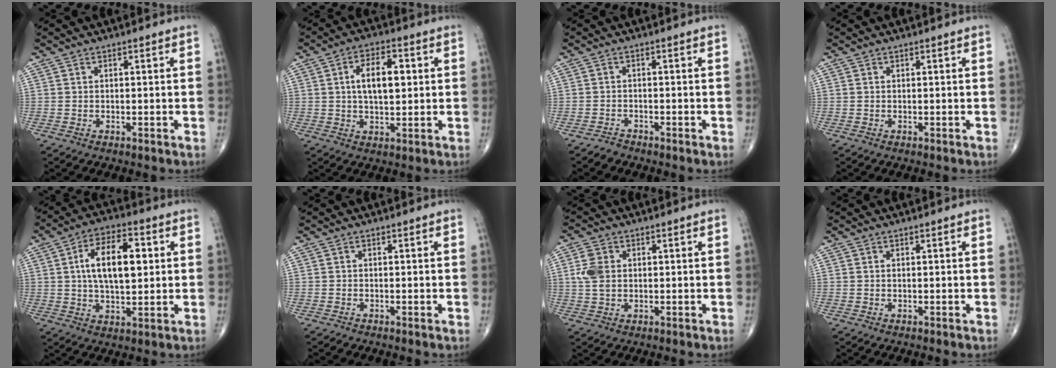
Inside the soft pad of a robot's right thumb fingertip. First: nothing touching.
{"total": 8.9, "force": [1.5, 4.4, 7.6], "torque": [-0.114, 0.005, 0.024]}
{"total": 1.2, "force": [-1.1, 0.2, -0.2], "torque": [0.008, -0.003, -0.025]}
{"total": 0.0}
{"total": 13.2, "force": [2.3, 6.5, 11.3], "torque": [-0.177, 0.005, 0.038]}
{"total": 0.0}
{"total": 4.7, "force": [0.7, 3.2, 3.3], "torque": [-0.070, 0.003, 0.016]}
{"total": 0.0}